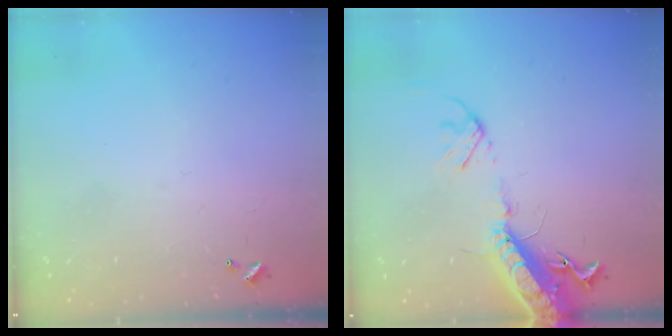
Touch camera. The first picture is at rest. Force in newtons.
{"total": 17.4, "press": 16.9, "slide": 4.1}